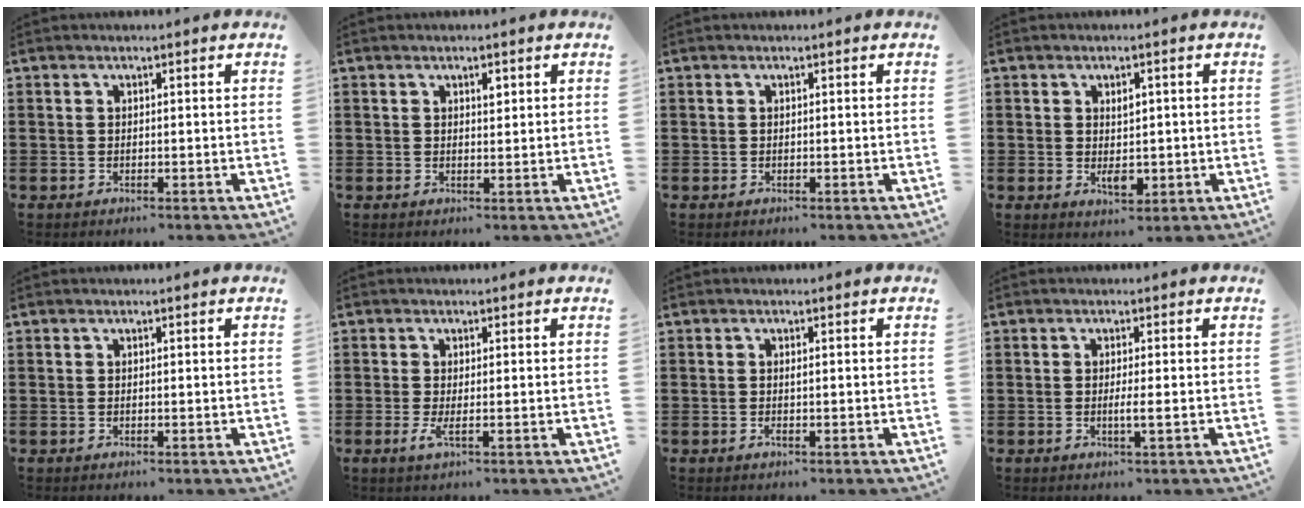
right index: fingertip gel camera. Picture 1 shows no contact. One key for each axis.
{"total": 1.4, "fx": 0.7, "fy": 0.7, "fz": 1.0, "tx": -0.005, "ty": -0.003, "tz": 0.009}
{"total": 0.0}
{"total": 3.8, "fx": -0.1, "fy": 2.2, "fz": 3.1, "tx": -0.052, "ty": 0.003, "tz": -0.004}
{"total": 0.0}
{"total": 2.3, "fx": -0.5, "fy": 0.3, "fz": 2.2, "tx": -0.053, "ty": -0.012, "tz": -0.013}
{"total": 0.7, "fx": -0.2, "fy": 0.1, "fz": 0.6, "tx": -0.012, "ty": -0.003, "tz": -0.003}
{"total": 1.8, "fx": -0.4, "fy": -0.1, "fz": 1.8, "tx": -0.032, "ty": -0.007, "tz": -0.008}